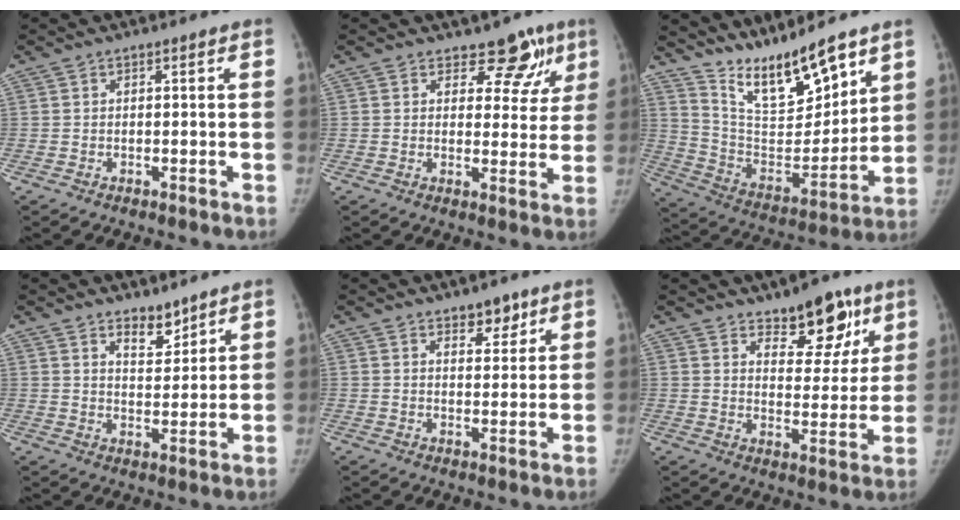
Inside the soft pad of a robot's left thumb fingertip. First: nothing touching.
{"total": 7.3, "force": [5.1, 4.6, 2.3], "torque": [0.014, -0.028, 0.057]}
{"total": 16.9, "force": [13.2, 4.6, 9.4], "torque": [-0.119, -0.082, 0.251]}
{"total": 5.2, "force": [4.2, 2.3, 2.2], "torque": [-0.013, -0.036, 0.071]}
{"total": 4.8, "force": [3.3, 2.4, 2.5], "torque": [-0.009, -0.022, 0.050]}
{"total": 12.1, "force": [8.1, 5.9, 6.8], "torque": [-0.043, -0.051, 0.120]}